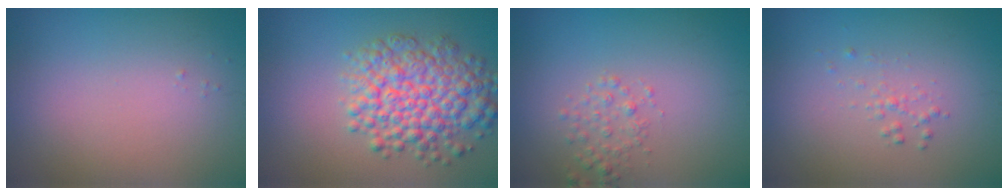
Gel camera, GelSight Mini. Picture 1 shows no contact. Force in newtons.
{"total": 6.9, "press": 6.9, "slide": 0.3}
{"total": 1.5, "press": 1.5, "slide": 0.1}
{"total": 0.9, "press": 0.9, "slide": 0.0}